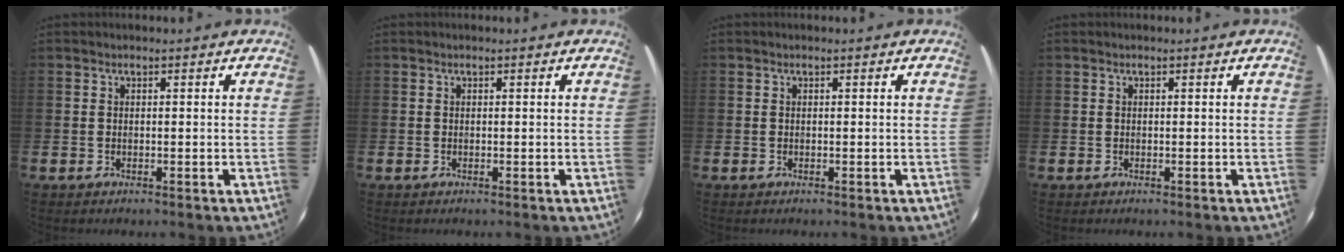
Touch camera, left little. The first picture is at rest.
{"total": 0.0}
{"total": 0.0}
{"total": 0.0}